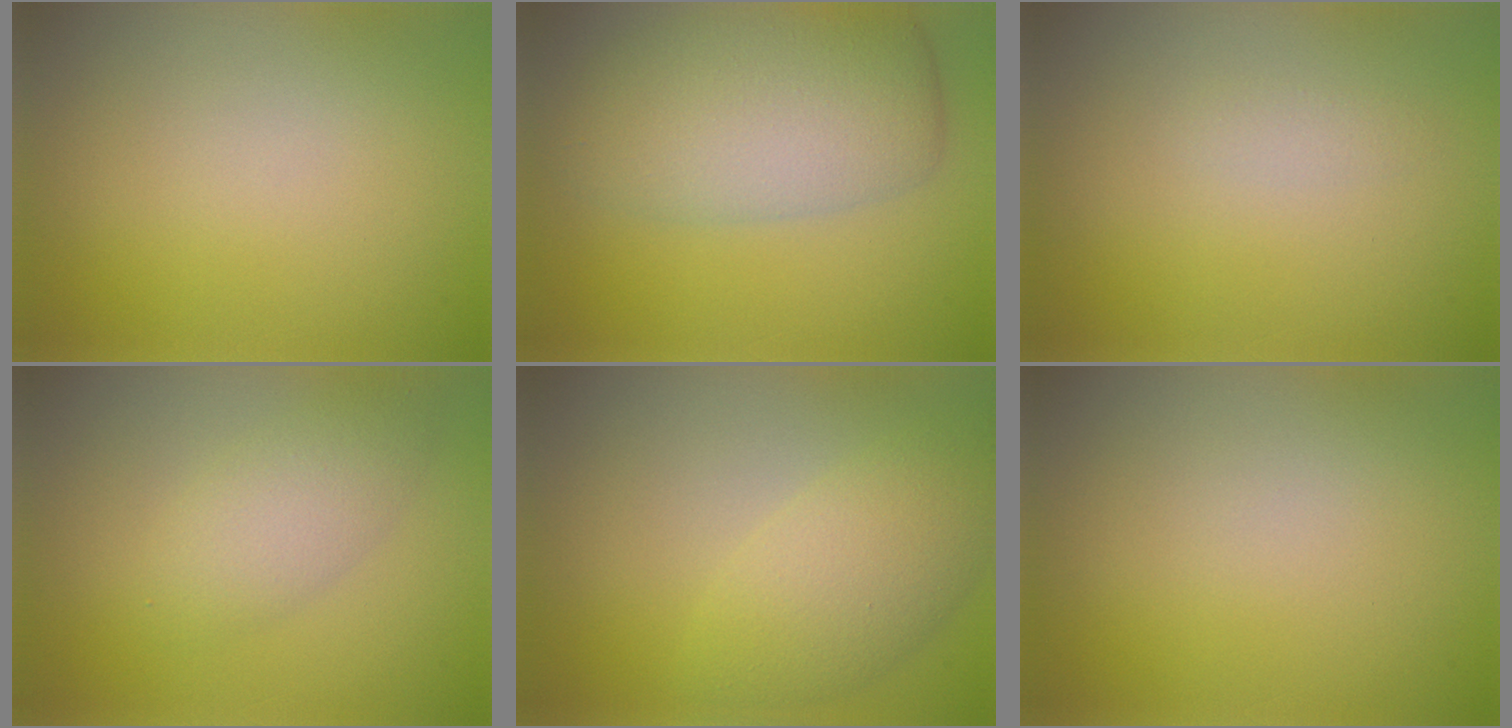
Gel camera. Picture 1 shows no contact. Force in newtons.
{"total": 7.5, "press": 7.5, "slide": 0.4}
{"total": 0.6, "press": 0.6, "slide": 0.0}
{"total": 2.8, "press": 2.8, "slide": 0.2}
{"total": 4.5, "press": 4.5, "slide": 0.0}
{"total": 0.0}